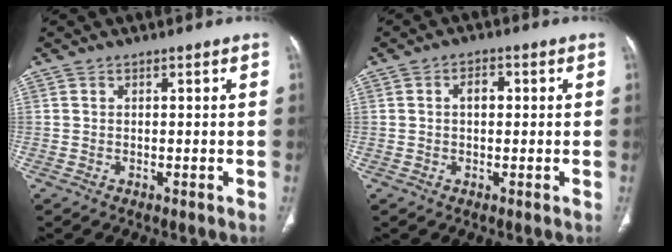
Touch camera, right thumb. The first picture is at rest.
{"total": 3.0, "force": [0.4, 1.9, 2.3], "torque": [-0.035, 0.011, 0.006]}